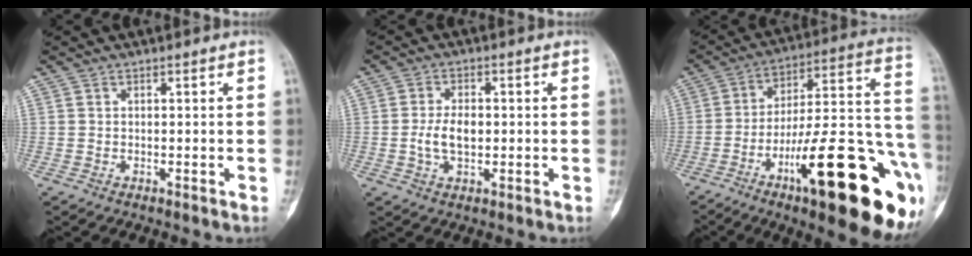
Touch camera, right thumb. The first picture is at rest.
{"total": 5.4, "force": [-0.4, 3.0, 4.4], "torque": [-0.084, 0.005, -0.009]}
{"total": 30.9, "force": [-13.1, 7.5, 27.0], "torque": [-0.316, 0.061, -0.192]}